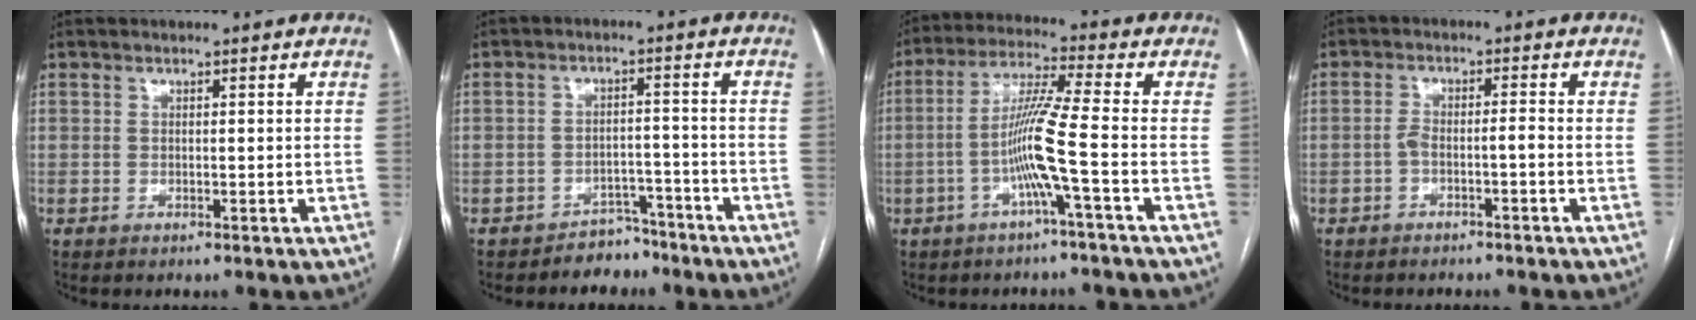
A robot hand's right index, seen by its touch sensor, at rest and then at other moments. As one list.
[{"total": 4.4, "force": [-3.6, 2.5, -0.1], "torque": [0.009, 0.016, -0.051]}, {"total": 8.7, "force": [-2.6, -1.5, 8.1], "torque": [-0.163, 0.008, -0.052]}, {"total": 2.7, "force": [-1.3, 0.5, 2.3], "torque": [-0.043, 0.014, -0.019]}]